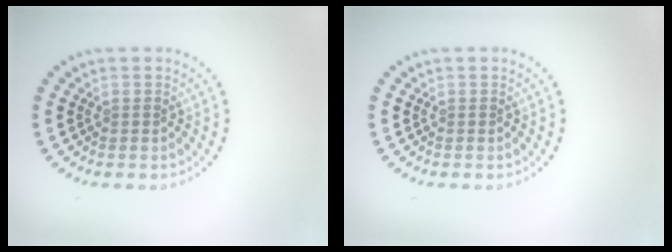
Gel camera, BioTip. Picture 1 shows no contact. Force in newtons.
{"total": 0.0}